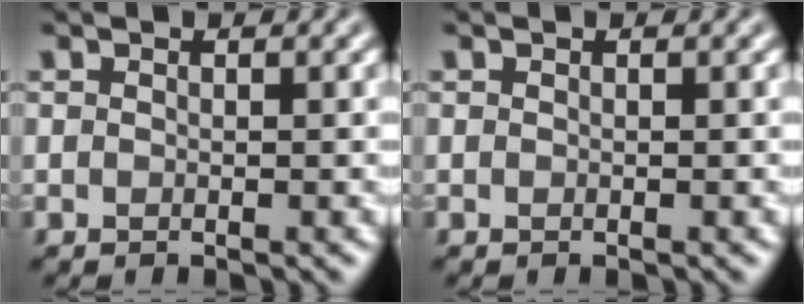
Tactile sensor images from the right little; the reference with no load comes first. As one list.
[{"total": 0.0}]